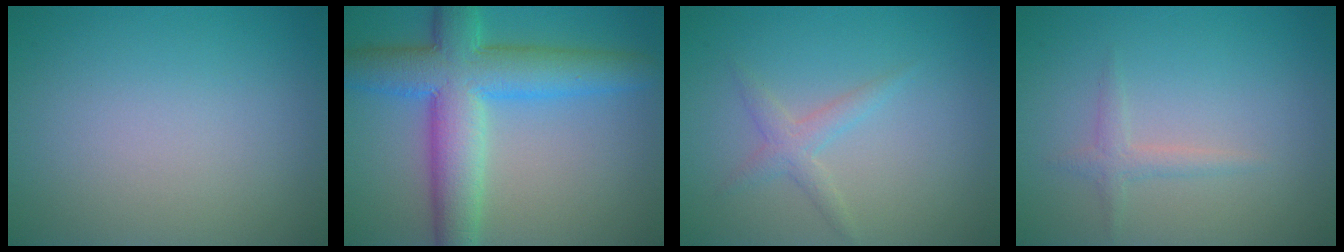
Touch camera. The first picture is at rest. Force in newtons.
{"total": 9.1, "press": 9.1, "slide": 0.2}
{"total": 1.8, "press": 1.8, "slide": 0.1}
{"total": 1.3, "press": 1.3, "slide": 0.1}